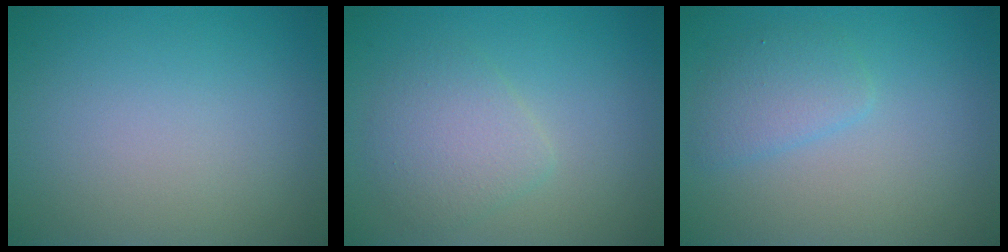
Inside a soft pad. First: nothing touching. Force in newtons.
{"total": 2.9, "press": 2.9, "slide": 0.0}
{"total": 2.2, "press": 2.2, "slide": 0.1}